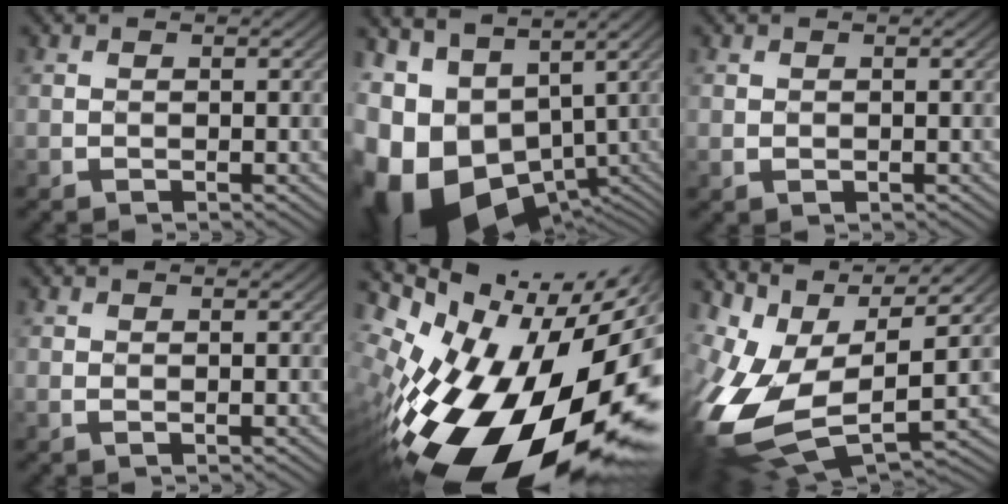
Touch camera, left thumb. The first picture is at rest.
{"total": 14.7, "force": [-4.1, 10.3, 9.6], "torque": [-0.188, -0.021, -0.048]}
{"total": 0.0}
{"total": 0.0}
{"total": 19.6, "force": [-7.1, 7.8, 16.5], "torque": [-0.293, -0.052, -0.121]}
{"total": 14.0, "force": [-1.5, 7.1, 12.0], "torque": [-0.267, -0.014, -0.019]}